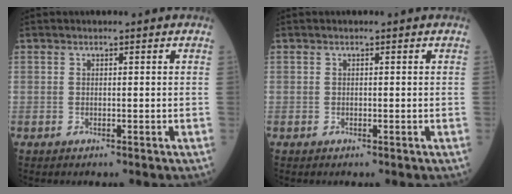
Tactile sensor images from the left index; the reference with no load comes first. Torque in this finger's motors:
{"motor_torque": [-0.19, 0.06, -0.03, -0.01]}